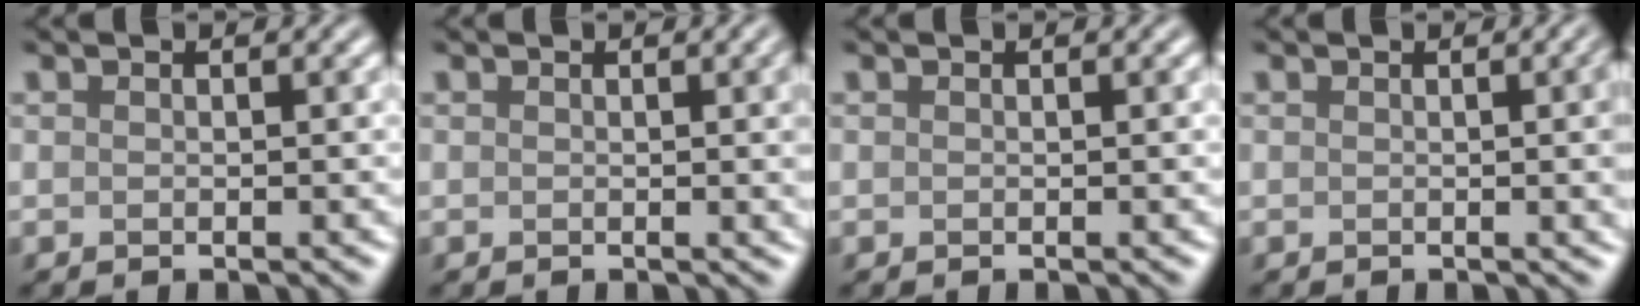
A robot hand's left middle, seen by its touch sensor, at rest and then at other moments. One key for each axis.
{"total": 3.0, "fx": 0.4, "fy": 1.0, "fz": 2.8, "tx": -0.021, "ty": 0.006, "tz": 0.002}
{"total": 0.0}
{"total": 4.9, "fx": 0.2, "fy": 1.9, "fz": 4.5, "tx": -0.027, "ty": 0.008, "tz": 0.003}